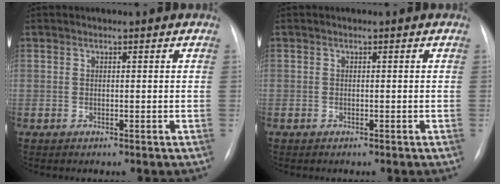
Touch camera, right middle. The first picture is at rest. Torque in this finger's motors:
{"motor_torque": [0.89, -0.74, 0.21, -0.05]}